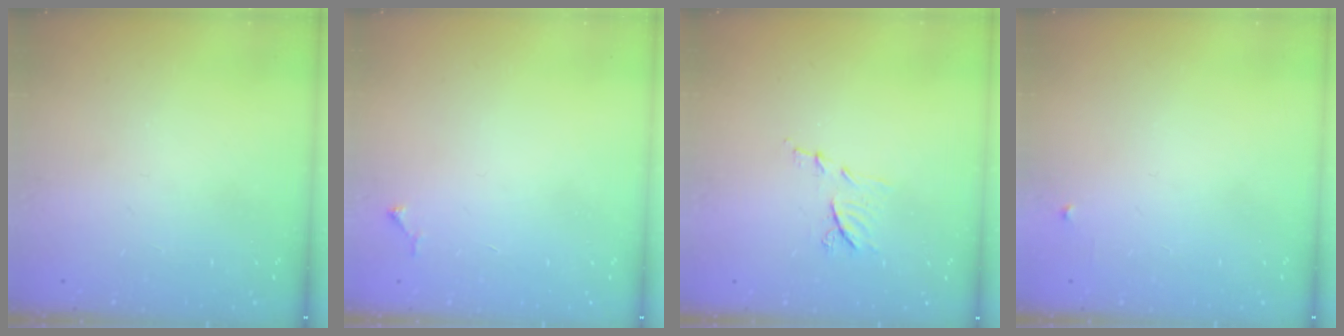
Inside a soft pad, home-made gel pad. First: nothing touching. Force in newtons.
{"total": 4.5, "press": 4.5, "slide": 0.6}
{"total": 6.9, "press": 6.9, "slide": 0.5}
{"total": 2.4, "press": 2.3, "slide": 0.4}